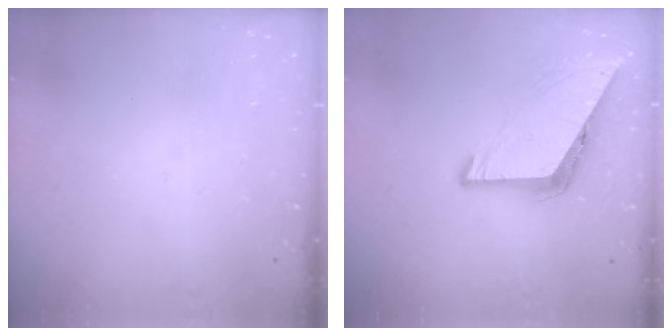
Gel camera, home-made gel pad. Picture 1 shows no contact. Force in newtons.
{"total": 6.8, "press": 6.8, "slide": 0.4}